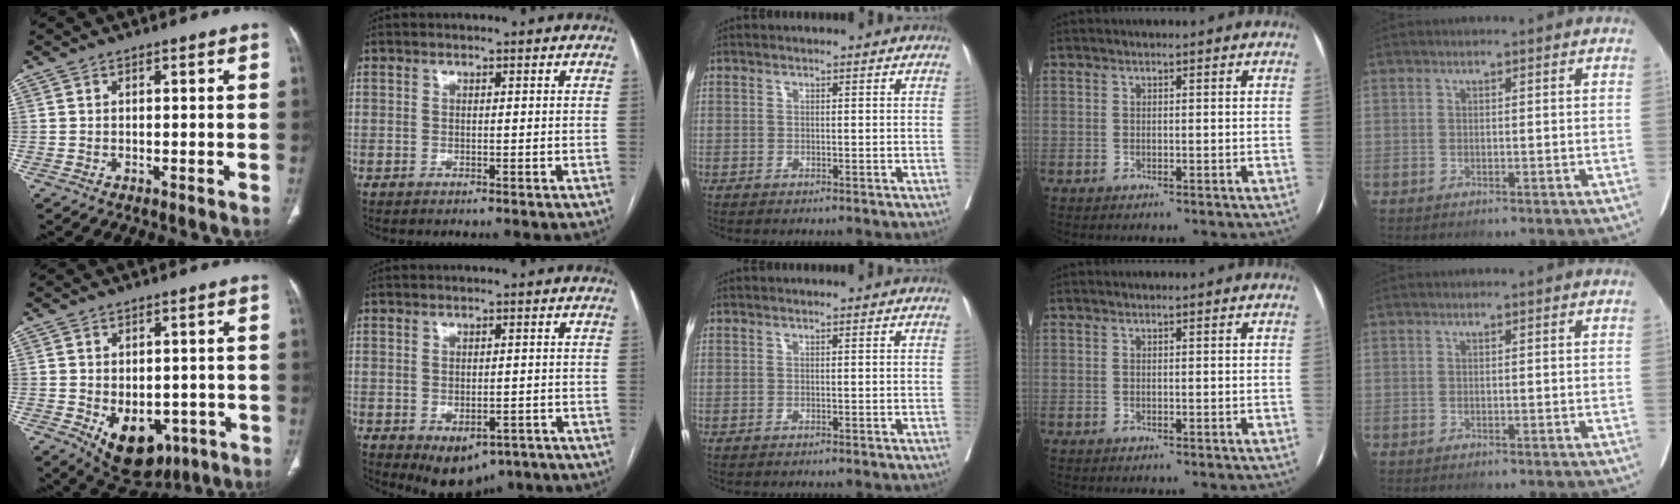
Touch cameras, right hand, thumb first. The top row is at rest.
{"thumb": {"total": 12.3, "force": [-4.5, 8.2, 8.0], "torque": [-0.085, 0.005, -0.044]}, "index": {"total": 6.8, "force": [-3.7, 4.3, 3.7], "torque": [-0.047, -0.001, -0.046]}}